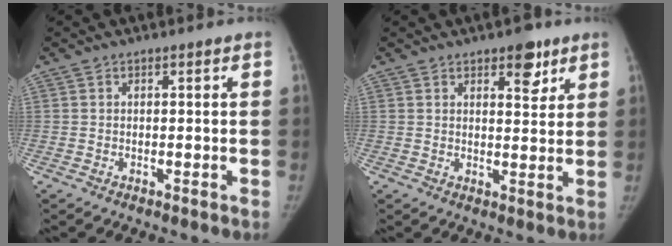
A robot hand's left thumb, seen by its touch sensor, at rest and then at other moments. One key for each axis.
{"total": 5.6, "fx": 3.4, "fy": 2.6, "fz": 3.5, "tx": -0.022, "ty": -0.018, "tz": 0.044}